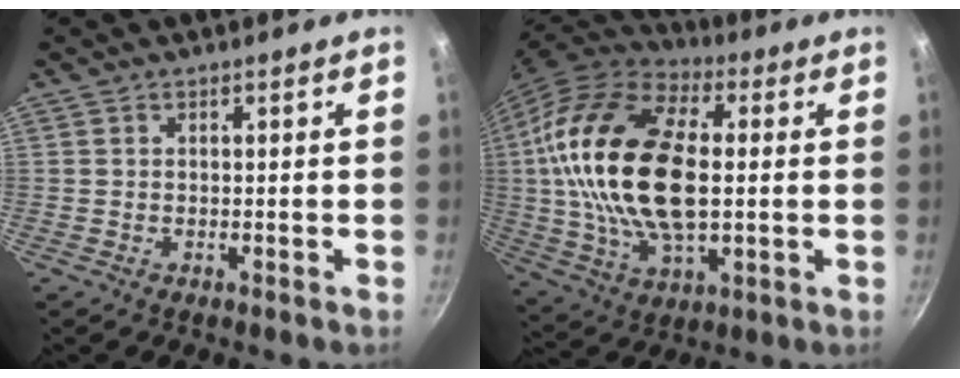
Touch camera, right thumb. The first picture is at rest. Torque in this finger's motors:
{"motor_torque": [-1.10, 3.09, 2.76, 0.03, 0.32]}